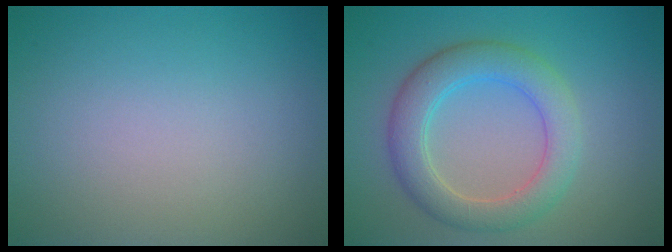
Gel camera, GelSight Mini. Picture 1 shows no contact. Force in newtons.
{"total": 4.9, "press": 4.9, "slide": 0.4}